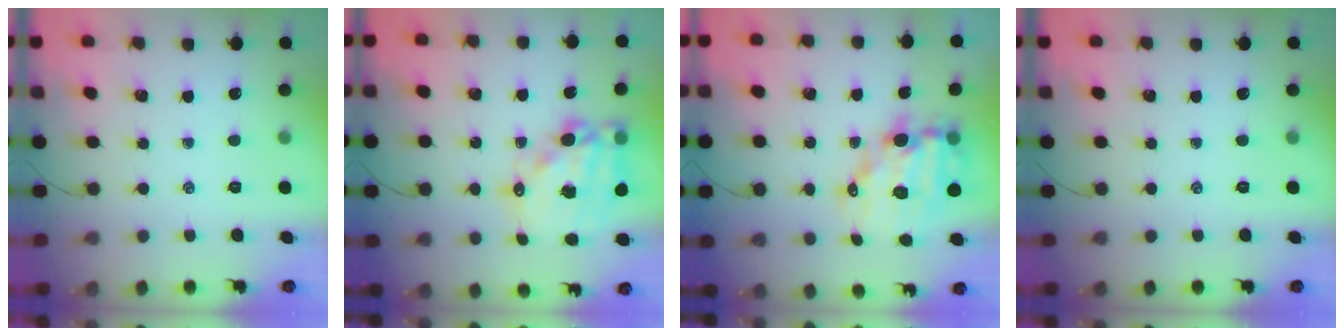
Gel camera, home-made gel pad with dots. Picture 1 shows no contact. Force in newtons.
{"total": 17.7, "press": 17.2, "slide": 4.0}
{"total": 12.6, "press": 12.2, "slide": 3.1}
{"total": 0.0}